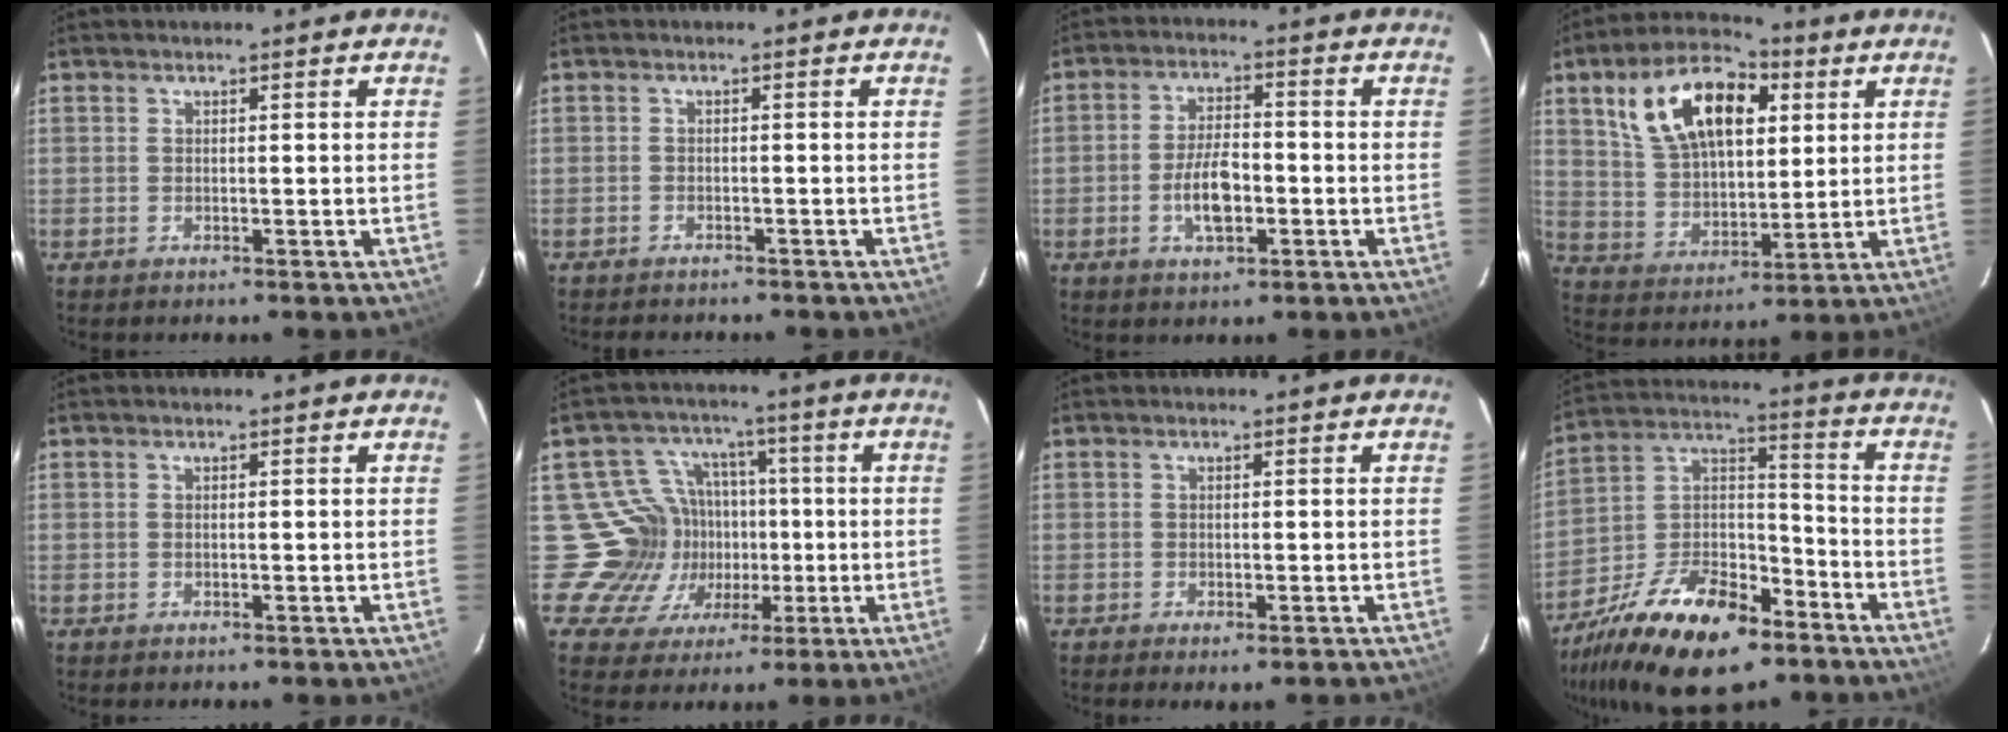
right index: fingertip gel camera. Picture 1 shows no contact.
{"total": 3.0, "force": [-2.8, 1.0, 0.7], "torque": [-0.020, -0.001, -0.040]}
{"total": 7.2, "force": [-2.2, 3.3, 6.0], "torque": [-0.119, 0.006, -0.037]}
{"total": 17.7, "force": [6.8, 9.7, 13.1], "torque": [-0.246, 0.034, 0.128]}
{"total": 0.0}
{"total": 12.0, "force": [-1.5, 11.8, 1.5], "torque": [-0.043, 0.021, -0.017]}
{"total": 2.0, "force": [-1.4, 0.5, 1.4], "torque": [-0.022, -0.007, -0.019]}
{"total": 20.8, "force": [-13.3, 9.8, 12.6], "torque": [-0.253, 0.007, -0.227]}